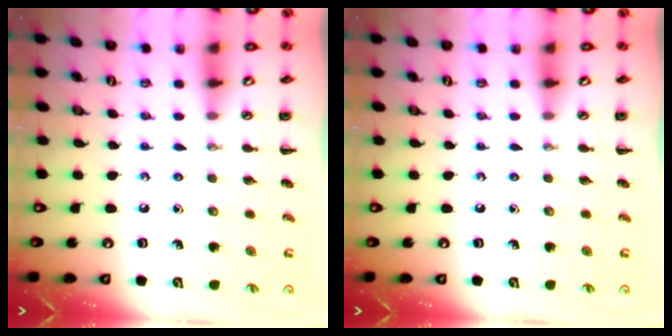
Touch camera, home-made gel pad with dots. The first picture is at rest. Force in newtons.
{"total": 0.0}